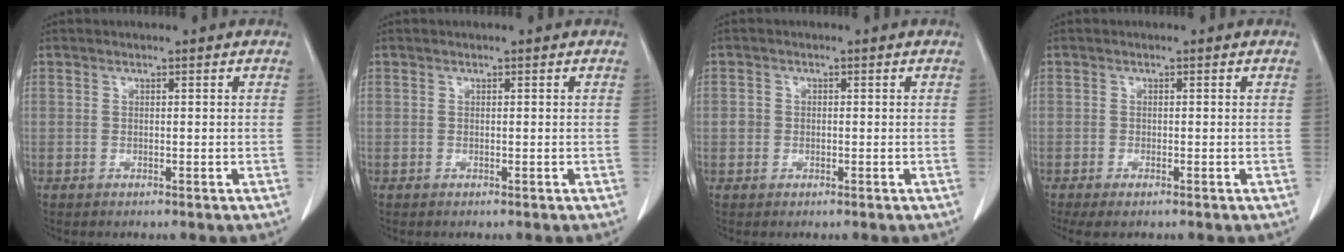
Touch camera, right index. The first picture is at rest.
{"total": 0.0}
{"total": 1.4, "force": [-0.1, 1.3, 0.4], "torque": [-0.007, 0.006, 0.000]}
{"total": 2.5, "force": [-1.7, 0.6, 1.6], "torque": [-0.025, -0.007, -0.026]}